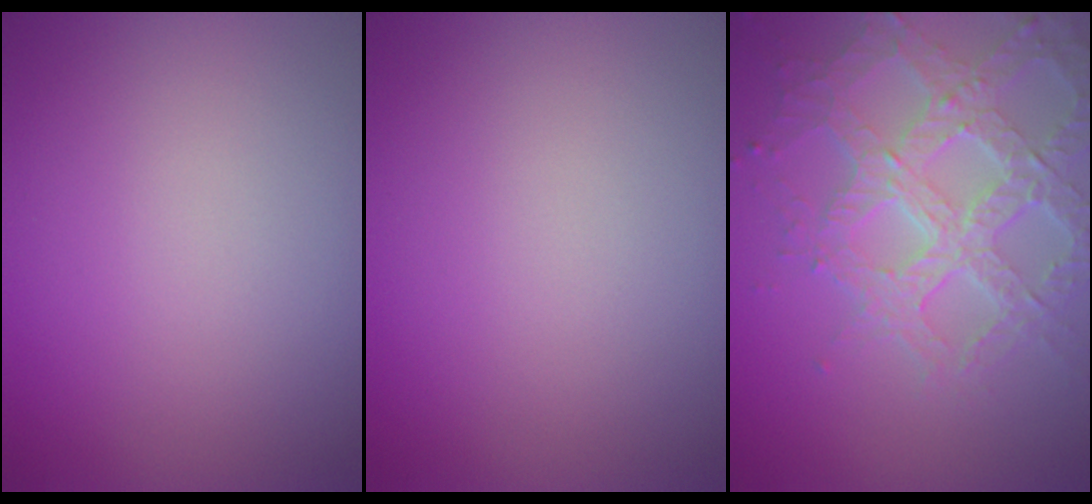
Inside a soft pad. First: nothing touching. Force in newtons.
{"total": 0.0}
{"total": 7.2, "press": 5.3, "slide": 4.9}